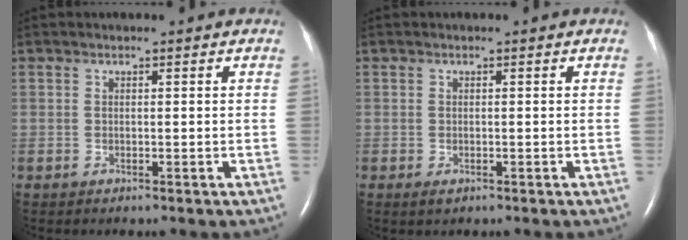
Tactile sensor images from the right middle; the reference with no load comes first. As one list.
[{"total": 0.9, "force": [-0.5, 0.5, 0.7], "torque": [-0.014, -0.002, -0.003]}]